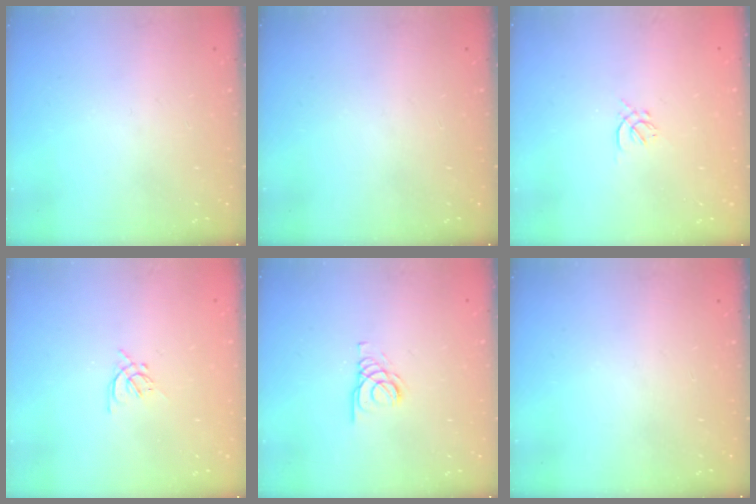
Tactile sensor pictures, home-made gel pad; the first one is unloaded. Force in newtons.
{"total": 0.0}
{"total": 1.0, "press": 0.9, "slide": 0.4}
{"total": 2.0, "press": 1.9, "slide": 0.5}
{"total": 2.1, "press": 2.1, "slide": 0.2}
{"total": 0.0}